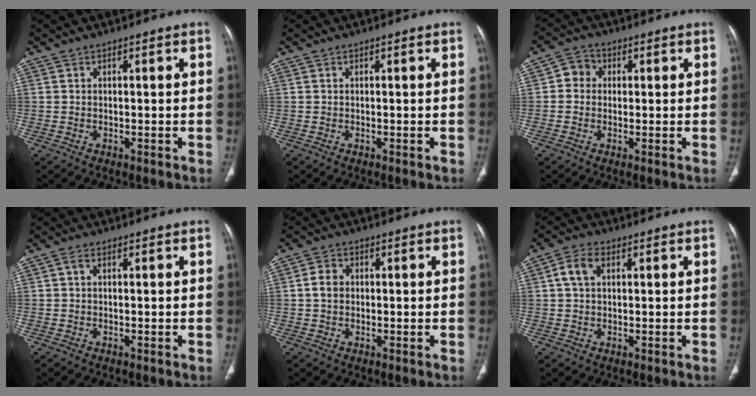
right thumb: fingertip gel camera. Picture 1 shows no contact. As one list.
[{"total": 0.0}, {"total": 4.0, "force": [0.4, 3.6, 1.6], "torque": [-0.009, 0.008, -0.003]}, {"total": 0.9, "force": [0.2, 0.5, 0.7], "torque": [-0.013, 0.004, 0.001]}, {"total": 3.4, "force": [0.1, 2.8, 1.9], "torque": [-0.033, 0.008, -0.002]}, {"total": 4.5, "force": [1.3, 2.9, 3.2], "torque": [-0.065, 0.012, 0.024]}]